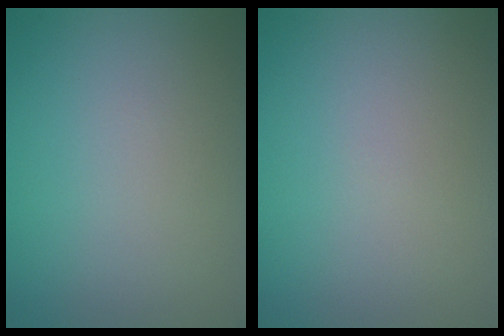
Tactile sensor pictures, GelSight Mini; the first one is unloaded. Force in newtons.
{"total": 0.0}